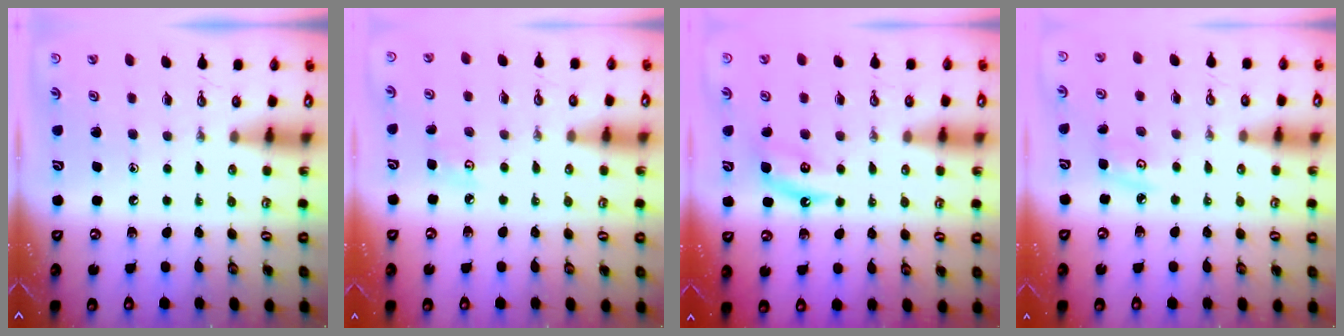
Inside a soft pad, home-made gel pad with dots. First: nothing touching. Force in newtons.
{"total": 4.4, "press": 4.4, "slide": 0.4}
{"total": 5.0, "press": 4.9, "slide": 1.0}
{"total": 4.0, "press": 4.0, "slide": 0.5}